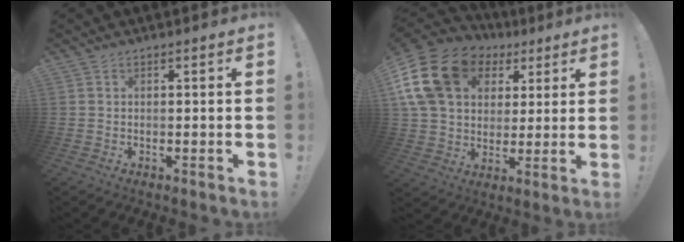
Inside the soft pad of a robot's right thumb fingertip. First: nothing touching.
{"total": 19.6, "force": [7.6, 14.2, 11.2], "torque": [-0.209, -0.020, 0.155]}